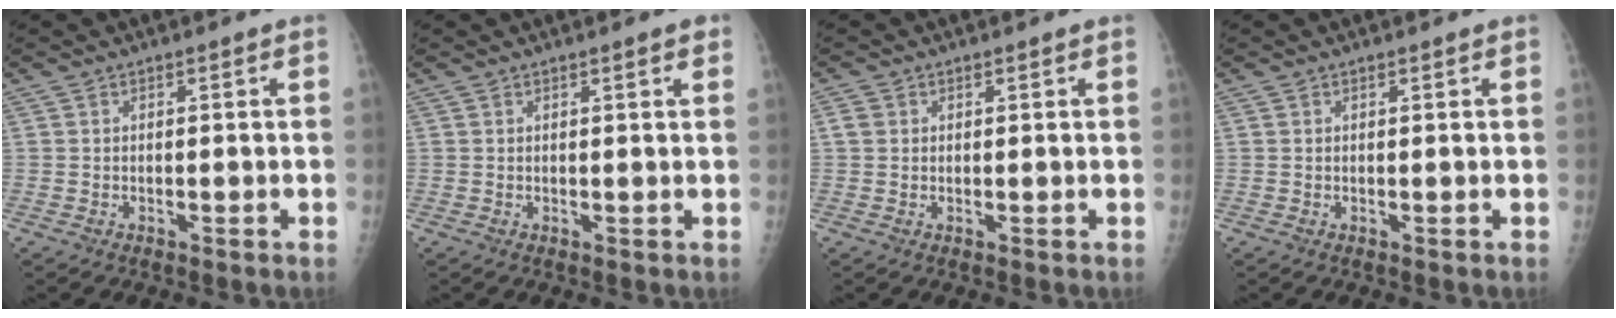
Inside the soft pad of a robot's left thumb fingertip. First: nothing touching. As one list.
[{"total": 1.6, "force": [1.0, 0.2, 1.3], "torque": [-0.017, -0.003, 0.011]}, {"total": 1.6, "force": [0.4, 1.4, 0.7], "torque": [-0.006, 0.000, 0.006]}, {"total": 0.0}]